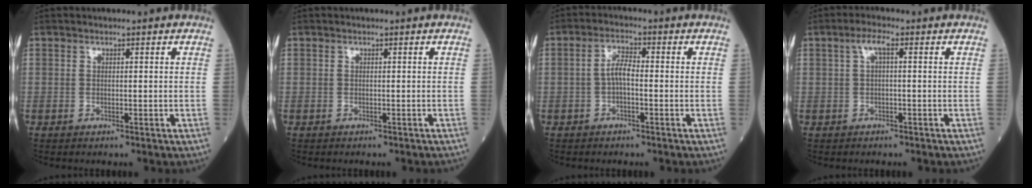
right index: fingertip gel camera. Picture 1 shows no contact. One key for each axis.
{"total": 1.3, "fx": -1.1, "fy": 0.3, "fz": 0.5, "tx": -0.009, "ty": -0.002, "tz": -0.015}
{"total": 3.3, "fx": -0.7, "fy": 0.9, "fz": 3.1, "tx": -0.058, "ty": 0.007, "tz": -0.013}
{"total": 2.4, "fx": 0.3, "fy": 0.6, "fz": 2.3, "tx": -0.049, "ty": 0.011, "tz": 0.005}